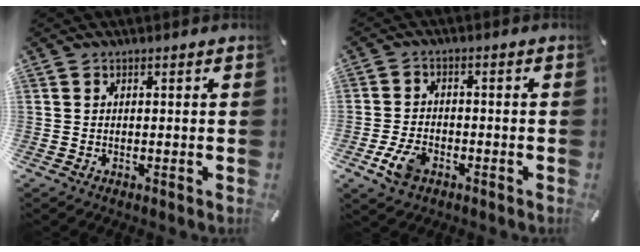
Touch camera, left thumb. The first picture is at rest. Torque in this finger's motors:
{"motor_torque": [-0.09, 1.42, 0.25, 0.20, 0.04]}